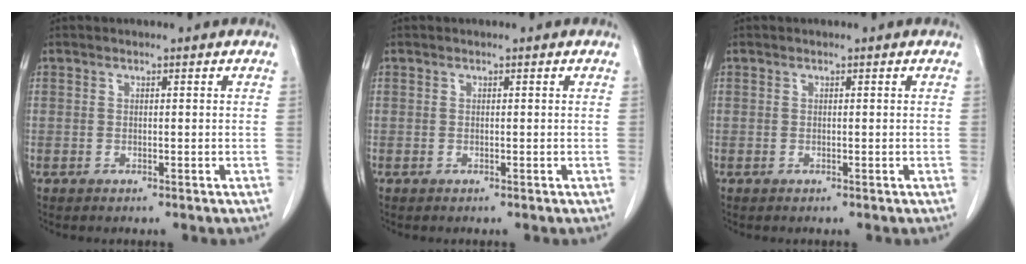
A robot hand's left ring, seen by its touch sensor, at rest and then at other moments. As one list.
[{"total": 0.0}, {"total": 0.0}]